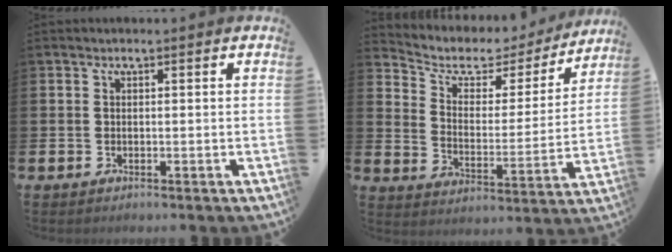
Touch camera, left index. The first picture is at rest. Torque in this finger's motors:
{"motor_torque": [0.47, -0.25, -0.22, -0.08]}